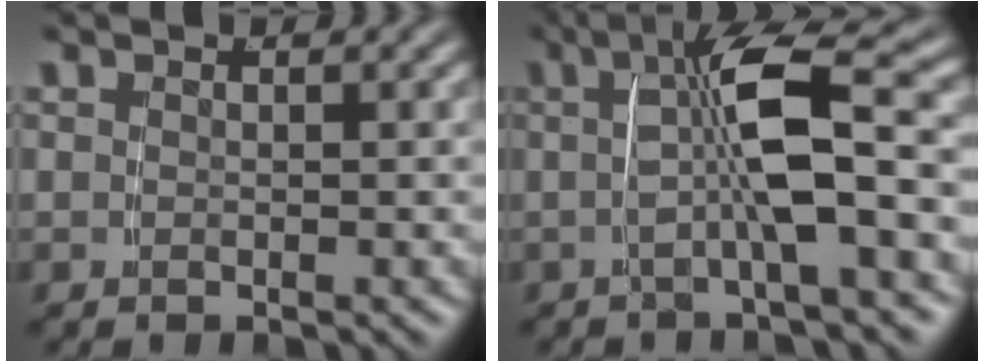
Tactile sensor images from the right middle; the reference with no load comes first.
{"total": 6.2, "force": [0.3, 1.1, 6.1], "torque": [-0.095, 0.015, 0.005]}